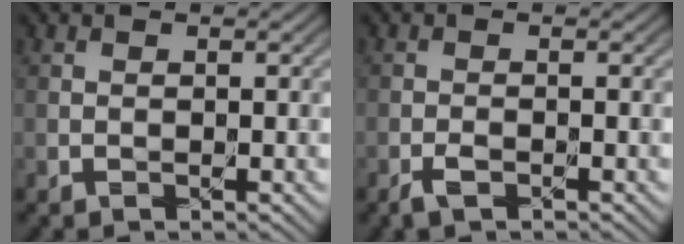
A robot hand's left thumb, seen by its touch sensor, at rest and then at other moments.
{"total": 1.6, "force": [-1.2, 0.5, 1.0], "torque": [-0.018, 0.000, -0.025]}